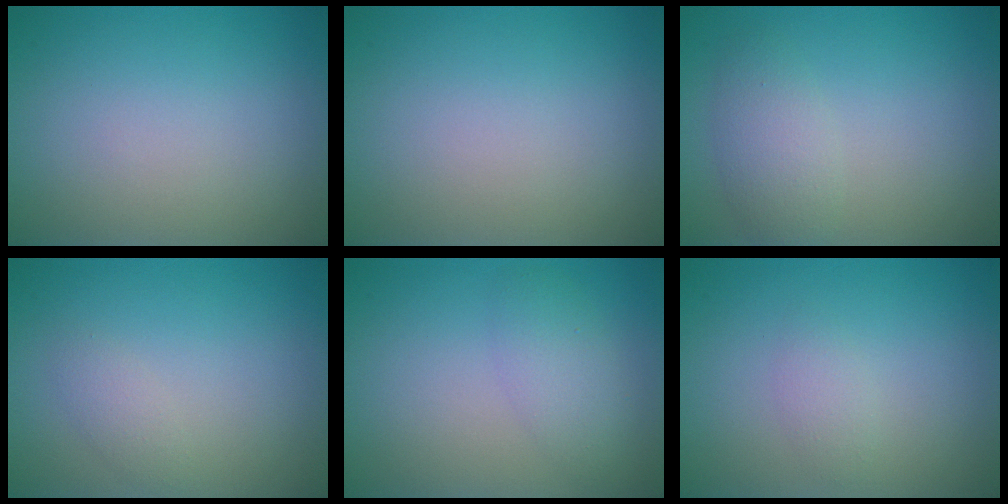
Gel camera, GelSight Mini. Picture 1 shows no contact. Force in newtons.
{"total": 0.0}
{"total": 2.6, "press": 2.6, "slide": 0.1}
{"total": 1.2, "press": 1.2, "slide": 0.0}
{"total": 2.5, "press": 2.5, "slide": 0.1}
{"total": 1.1, "press": 1.1, "slide": 0.1}